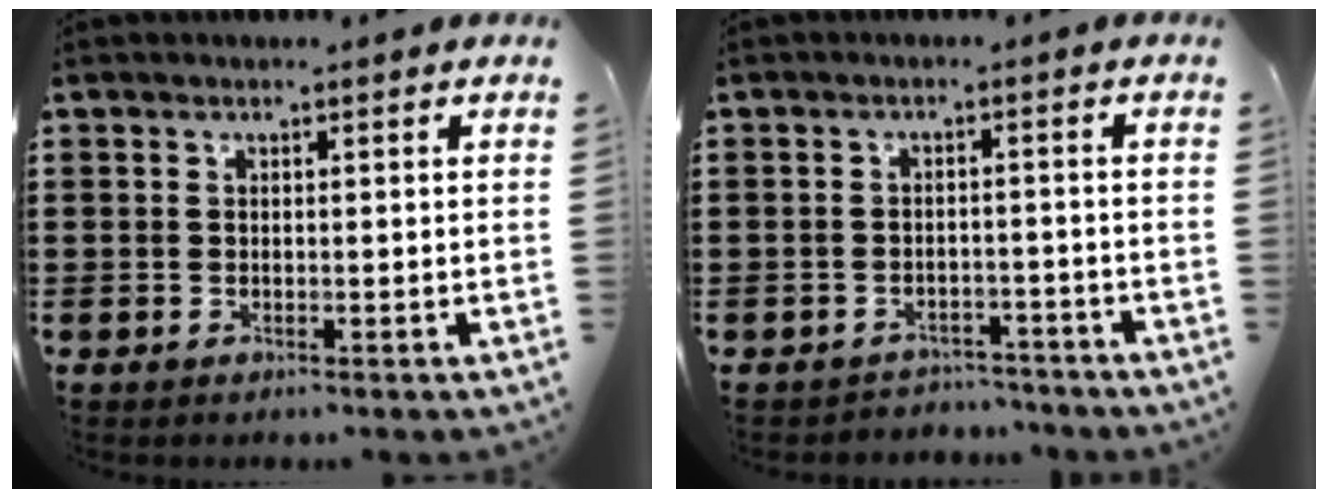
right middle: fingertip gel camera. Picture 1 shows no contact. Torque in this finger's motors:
{"motor_torque": [0.01, -0.13, -0.05, 0.00]}